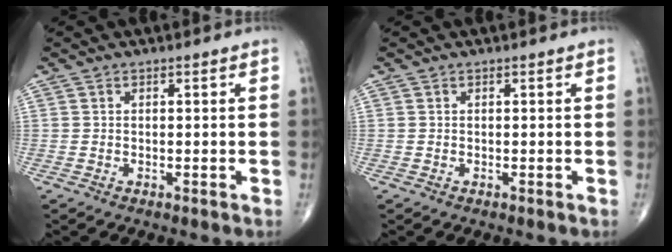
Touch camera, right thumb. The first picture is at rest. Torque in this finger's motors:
{"motor_torque": [0.00, 0.00, 0.00, 0.00, 0.00]}